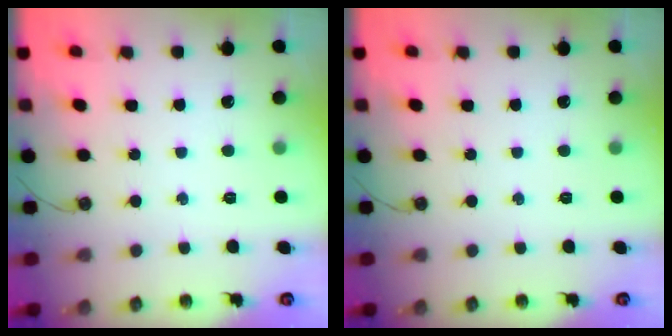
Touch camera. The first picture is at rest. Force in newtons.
{"total": 0.0}